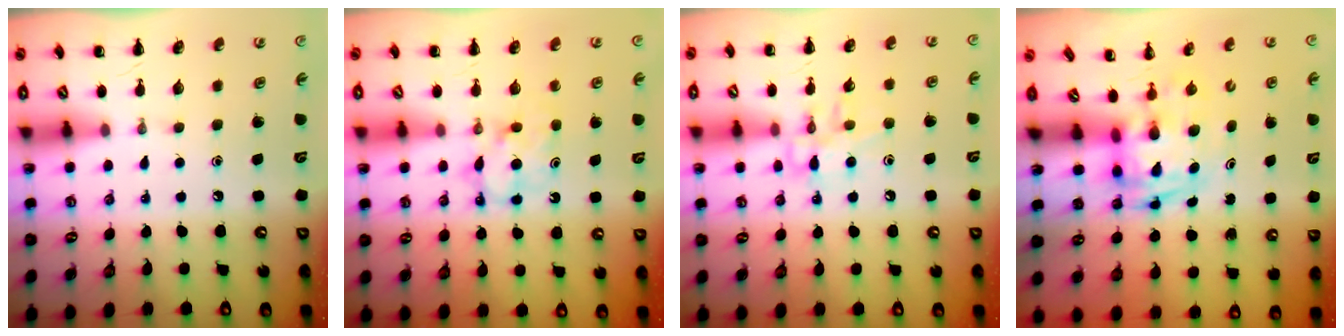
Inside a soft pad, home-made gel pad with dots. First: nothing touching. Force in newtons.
{"total": 5.4, "press": 5.3, "slide": 1.0}
{"total": 9.4, "press": 9.4, "slide": 0.3}
{"total": 2.7, "press": 2.7, "slide": 0.5}